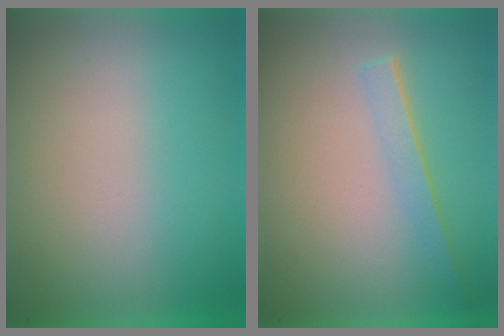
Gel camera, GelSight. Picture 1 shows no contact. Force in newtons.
{"total": 1.4}